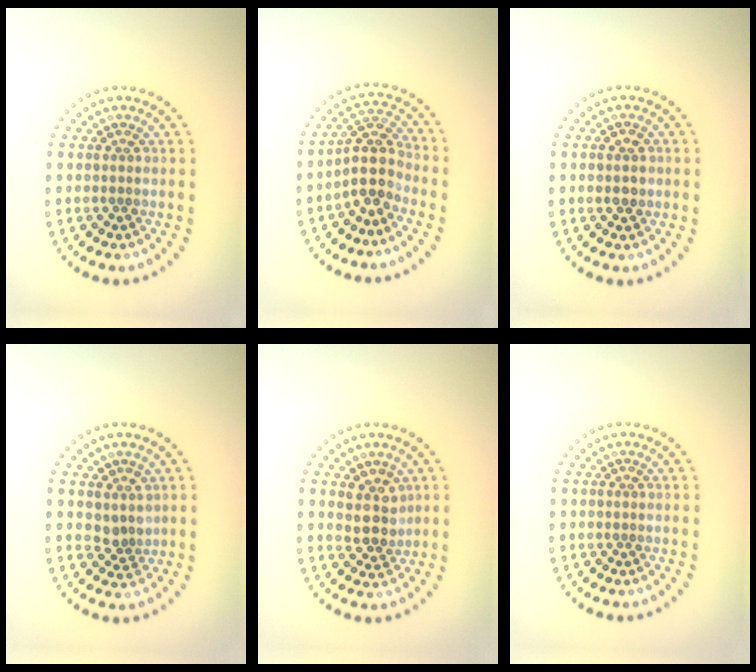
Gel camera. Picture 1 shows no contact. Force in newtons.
{"total": 3.8, "press": 3.1, "slide": 2.3}
{"total": 1.2, "press": 1.2, "slide": 0.2}
{"total": 1.9, "press": 1.5, "slide": 1.2}
{"total": 2.8, "press": 2.5, "slide": 1.3}
{"total": 0.0}